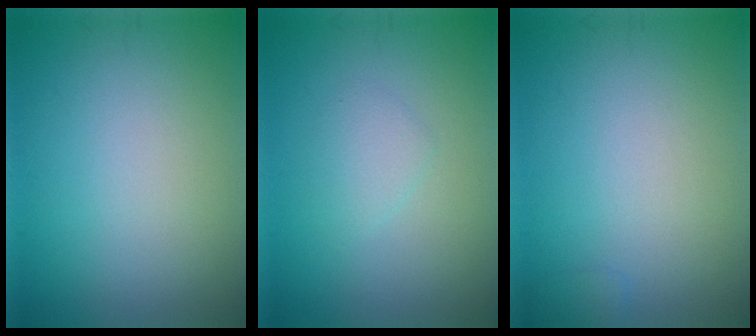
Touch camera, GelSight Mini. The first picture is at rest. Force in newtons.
{"total": 1.4, "press": 1.4, "slide": 0.1}
{"total": 0.7, "press": 0.7, "slide": 0.0}